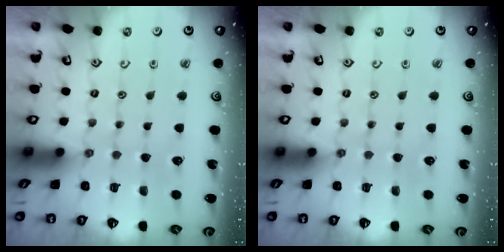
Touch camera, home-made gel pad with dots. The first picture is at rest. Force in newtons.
{"total": 0.0}